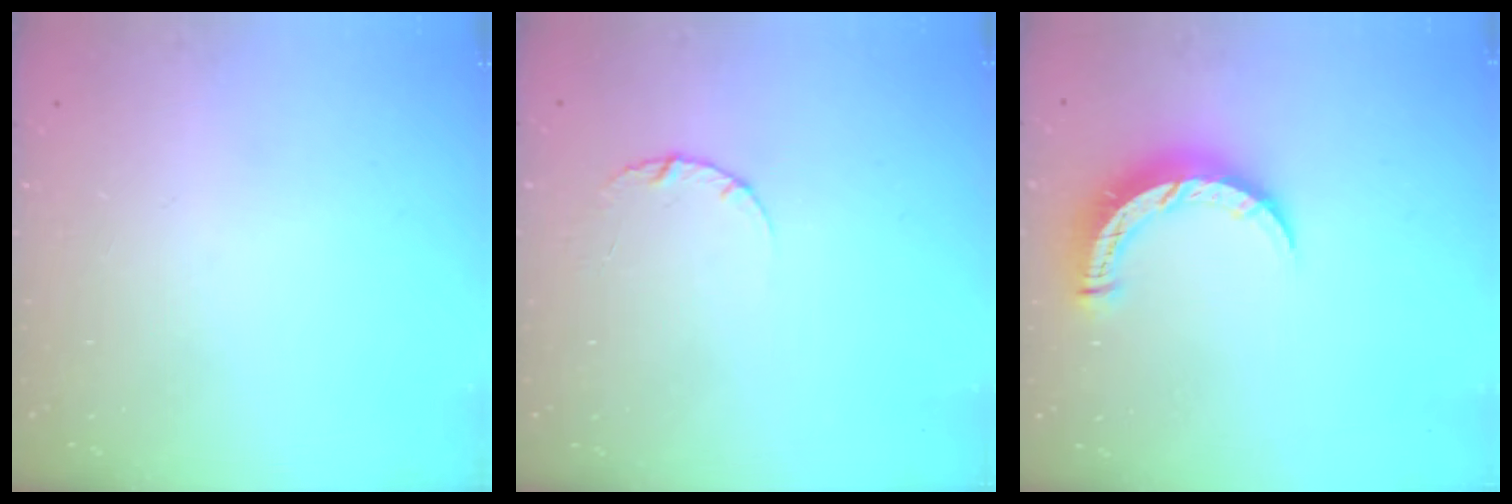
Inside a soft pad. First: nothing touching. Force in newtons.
{"total": 2.5, "press": 2.5, "slide": 0.3}
{"total": 8.6, "press": 8.6, "slide": 0.6}